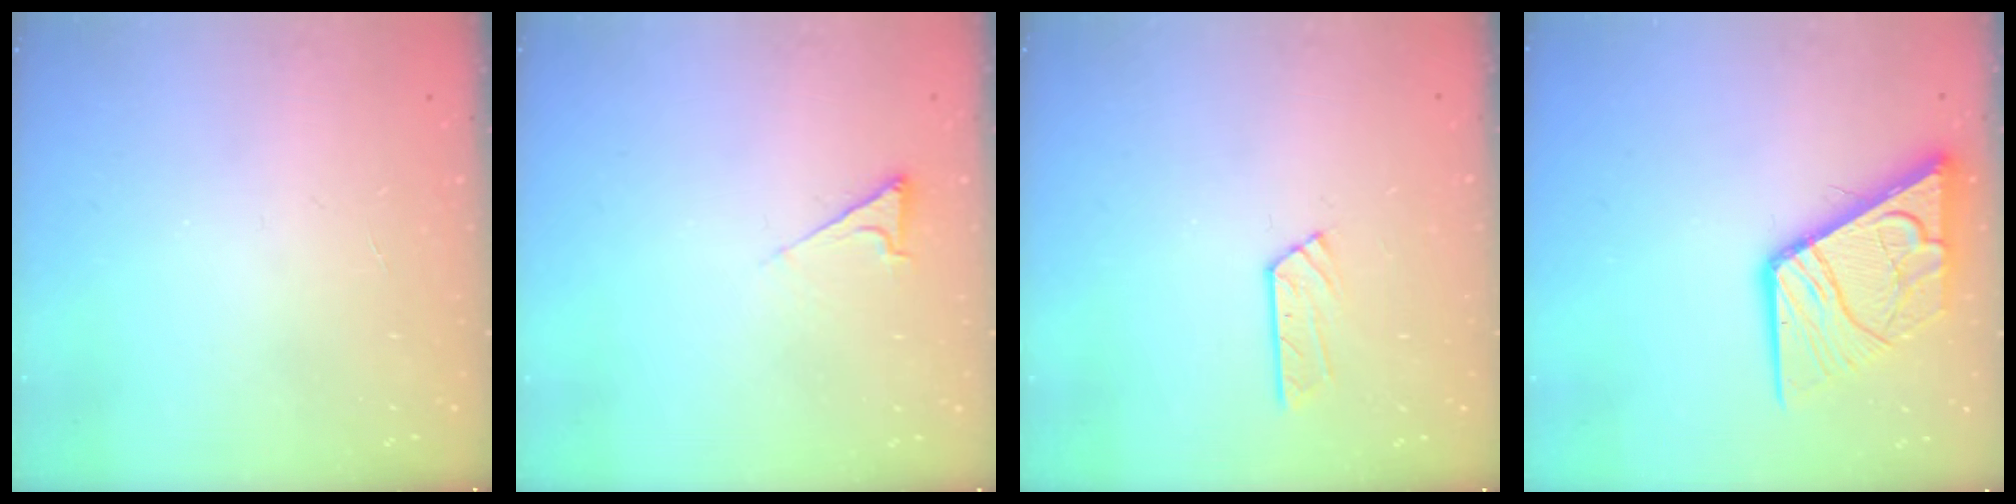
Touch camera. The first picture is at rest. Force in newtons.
{"total": 4.4, "press": 4.3, "slide": 0.7}
{"total": 3.2, "press": 3.2, "slide": 0.4}
{"total": 14.8, "press": 14.7, "slide": 1.7}